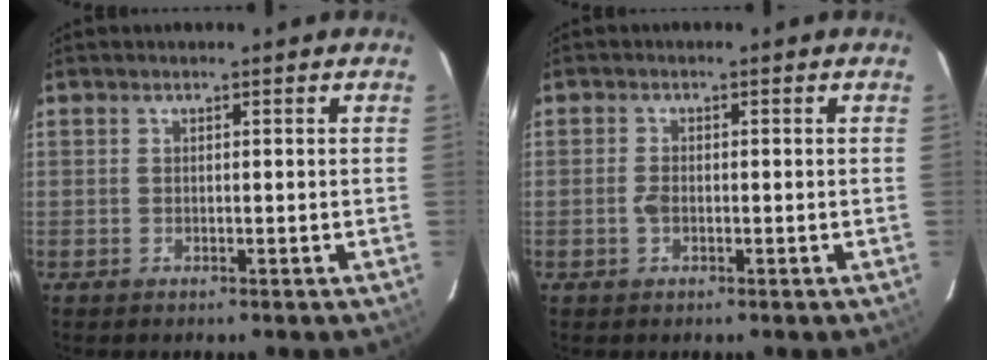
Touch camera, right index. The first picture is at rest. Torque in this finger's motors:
{"motor_torque": [0.33, 0.02, 0.15, 0.05]}